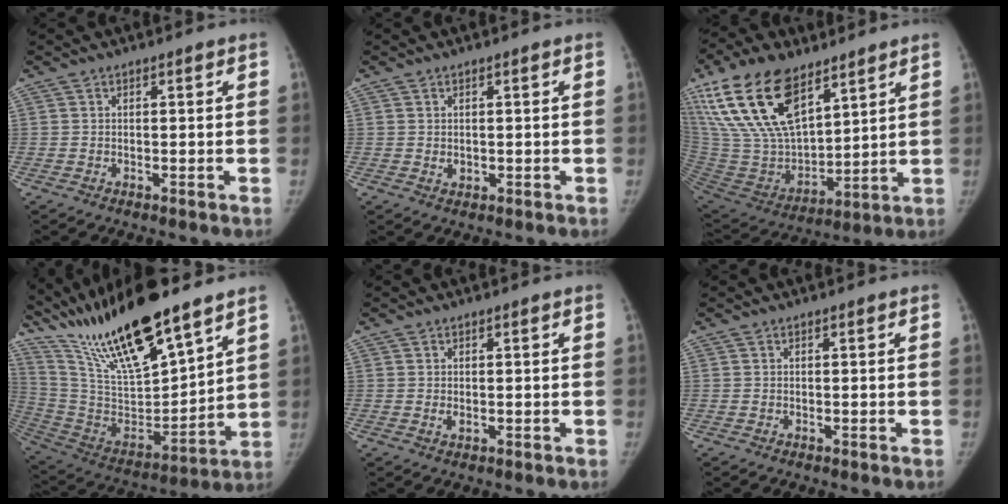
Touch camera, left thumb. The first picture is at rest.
{"total": 1.2, "force": [0.2, 0.9, 0.8], "torque": [-0.006, -0.003, 0.008]}
{"total": 24.8, "force": [14.2, 12.3, 16.3], "torque": [-0.314, -0.042, 0.275]}
{"total": 24.5, "force": [18.7, 5.2, 15.0], "torque": [-0.247, -0.080, 0.351]}
{"total": 1.0, "force": [0.2, 0.5, 0.8], "torque": [-0.010, -0.003, 0.007]}
{"total": 0.0}